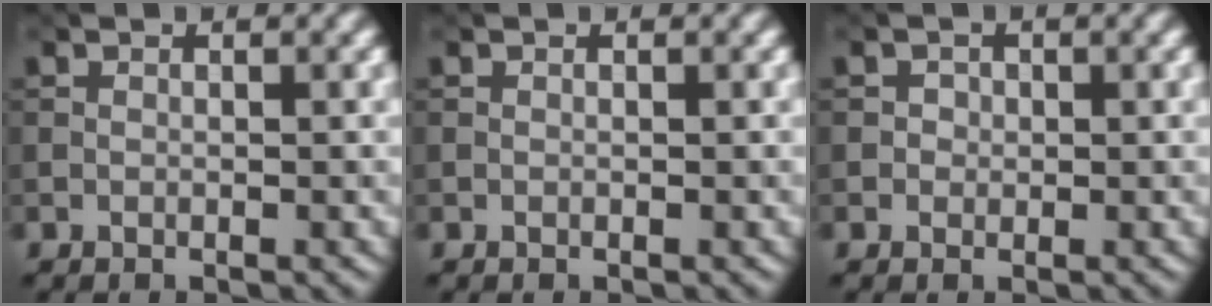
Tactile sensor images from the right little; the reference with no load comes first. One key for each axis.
{"total": 0.0}
{"total": 0.9, "fx": 0.1, "fy": 0.8, "fz": 0.2, "tx": 0.004, "ty": -0.002, "tz": 0.001}